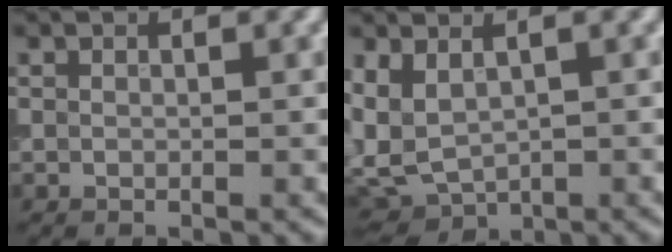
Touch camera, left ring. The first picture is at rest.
{"total": 3.5, "force": [0.1, 2.4, 2.6], "torque": [-0.062, -0.005, 0.004]}